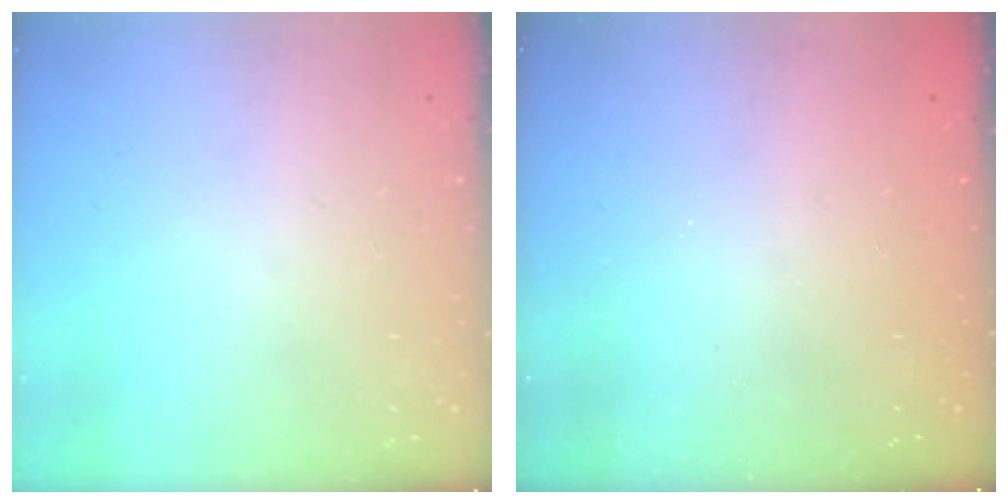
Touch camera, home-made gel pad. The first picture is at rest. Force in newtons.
{"total": 2.3, "press": 2.2, "slide": 0.8}